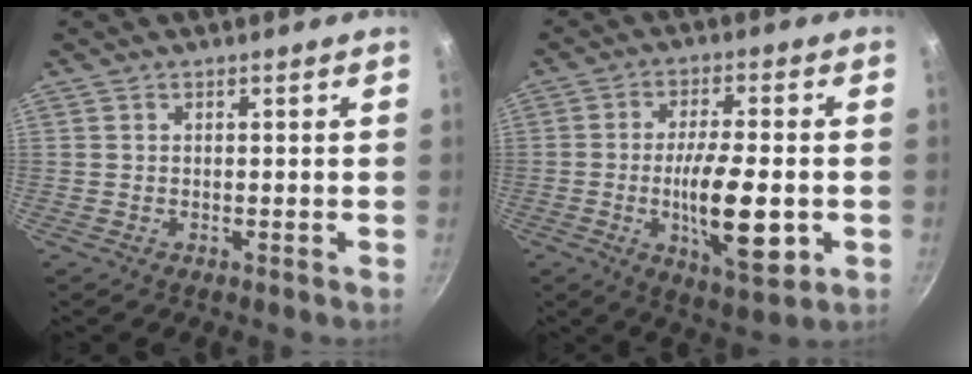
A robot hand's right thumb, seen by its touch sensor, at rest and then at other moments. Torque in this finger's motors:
{"motor_torque": [2.94, 2.06, 1.90, -0.87, 0.32]}